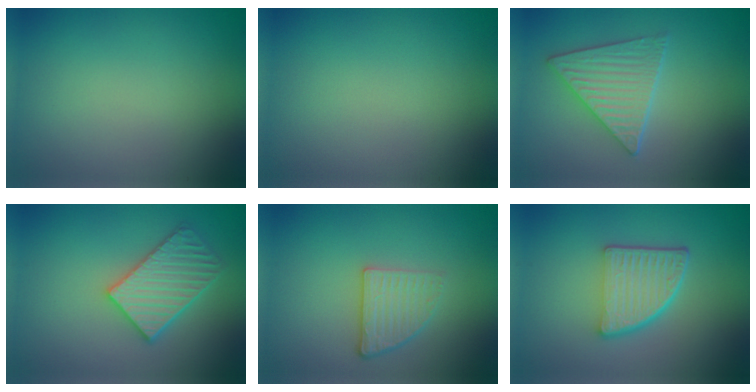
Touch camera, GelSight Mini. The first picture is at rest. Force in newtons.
{"total": 0.0}
{"total": 4.0, "press": 3.8, "slide": 1.4}
{"total": 4.0, "press": 3.8, "slide": 1.4}
{"total": 2.8, "press": 2.3, "slide": 1.6}
{"total": 5.4, "press": 3.9, "slide": 3.8}